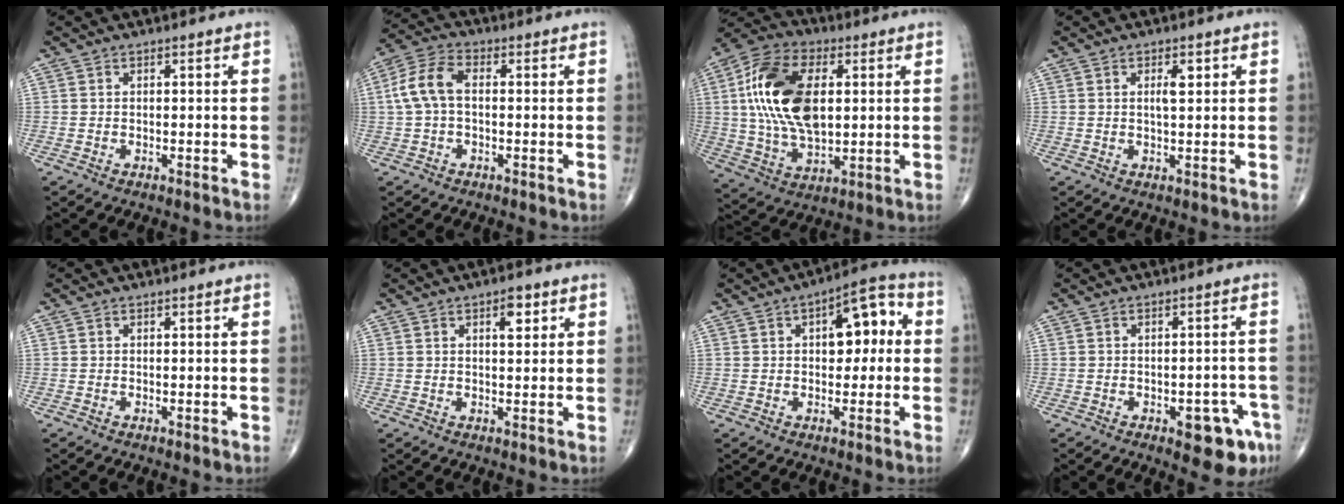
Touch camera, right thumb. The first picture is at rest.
{"total": 7.8, "force": [0.3, 4.6, 6.3], "torque": [-0.138, 0.026, 0.001]}
{"total": 19.5, "force": [3.2, 10.8, 15.9], "torque": [-0.303, 0.001, 0.057]}
{"total": 3.0, "force": [1.0, 1.0, 2.6], "torque": [-0.039, -0.005, 0.017]}
{"total": 0.0}
{"total": 3.7, "force": [1.7, 1.6, 2.9], "torque": [-0.033, -0.006, 0.023]}
{"total": 10.0, "force": [1.8, 5.1, 8.4], "torque": [-0.079, 0.026, 0.015]}
{"total": 8.3, "force": [-3.9, 3.5, 6.4], "torque": [-0.054, 0.020, -0.040]}